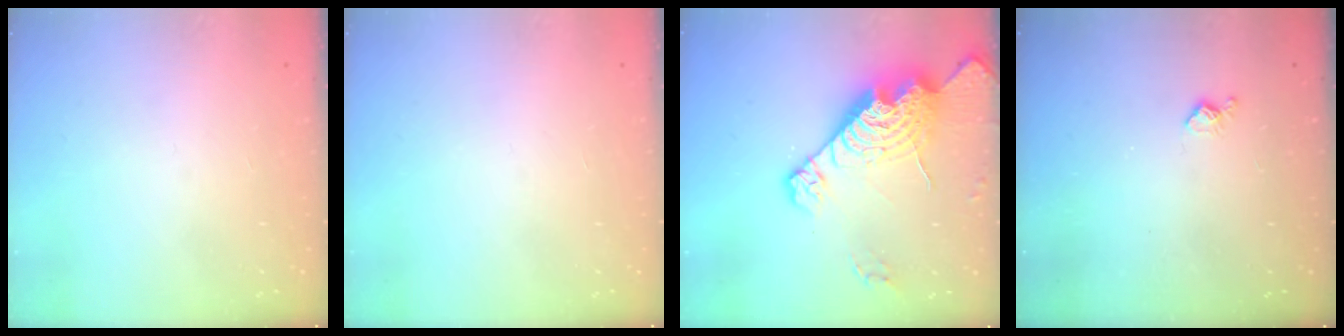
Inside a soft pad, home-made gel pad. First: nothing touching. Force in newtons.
{"total": 0.0}
{"total": 20.7, "press": 20.6, "slide": 1.8}
{"total": 3.9, "press": 3.8, "slide": 0.5}